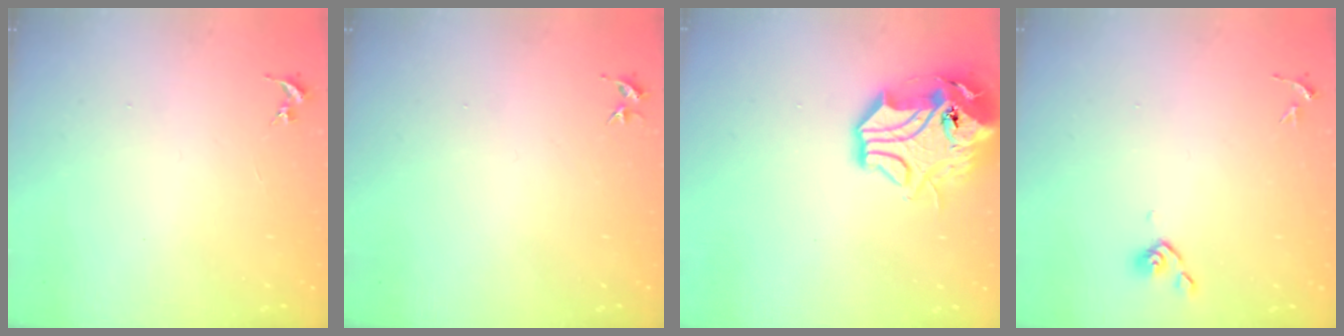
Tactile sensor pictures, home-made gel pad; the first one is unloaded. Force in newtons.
{"total": 3.3, "press": 3.3, "slide": 0.4}
{"total": 17.8, "press": 17.5, "slide": 2.8}
{"total": 3.8, "press": 3.7, "slide": 0.8}